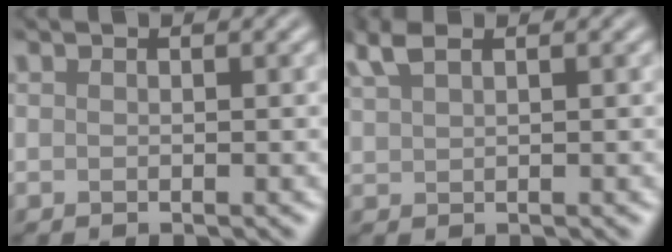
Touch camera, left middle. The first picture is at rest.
{"total": 1.1, "force": [0.8, -0.8, -0.2], "torque": [-0.028, -0.005, 0.053]}